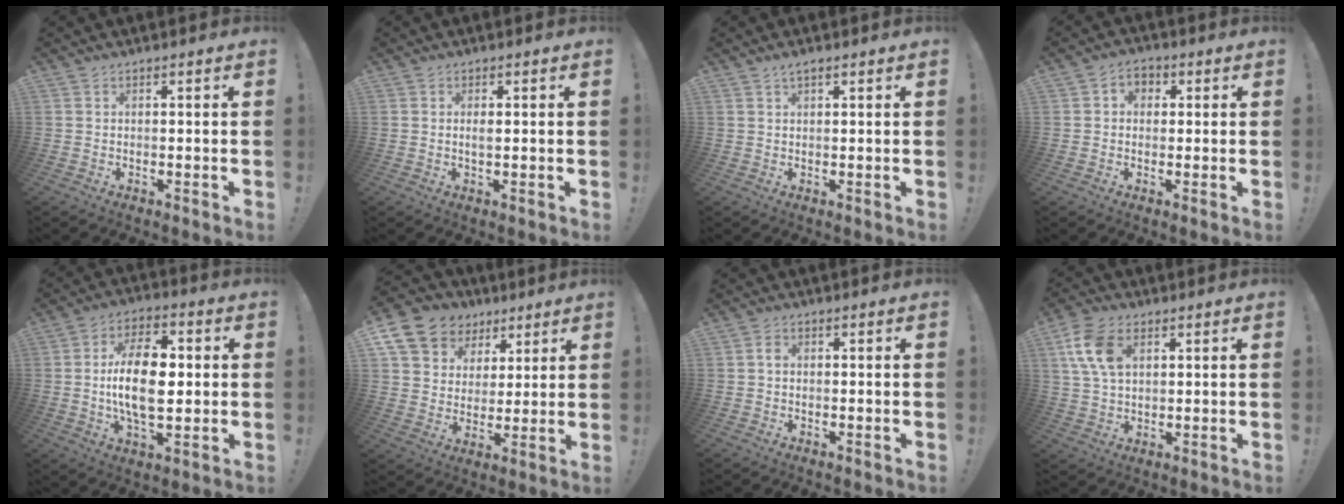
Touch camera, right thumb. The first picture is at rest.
{"total": 1.3, "force": [0.0, 0.3, 1.3], "torque": [-0.022, -0.002, -0.002]}
{"total": 1.5, "force": [1.1, 0.4, 1.1], "torque": [-0.016, -0.002, 0.018]}
{"total": 3.8, "force": [0.4, 3.2, 2.0], "torque": [-0.026, 0.002, 0.007]}
{"total": 16.7, "force": [-0.1, 8.8, 14.2], "torque": [-0.255, 0.005, -0.010]}
{"total": 13.2, "force": [7.4, 10.0, 4.5], "torque": [-0.074, -0.048, 0.151]}
{"total": 1.6, "force": [-0.3, 1.2, 1.0], "torque": [-0.024, 0.008, -0.004]}
{"total": 10.1, "force": [3.7, 6.2, 7.1], "torque": [-0.148, -0.001, 0.070]}